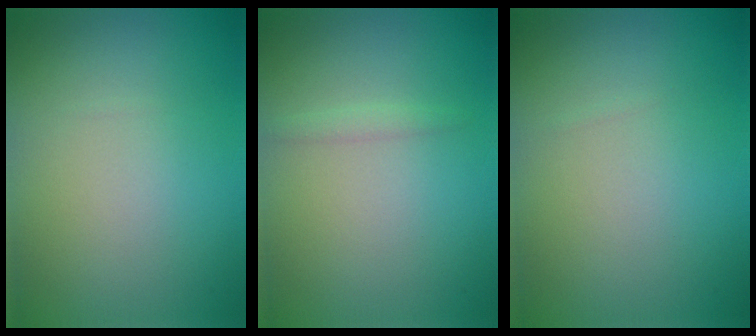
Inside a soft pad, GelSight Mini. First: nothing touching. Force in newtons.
{"total": 0.8, "press": 0.8, "slide": 0.1}
{"total": 0.0}